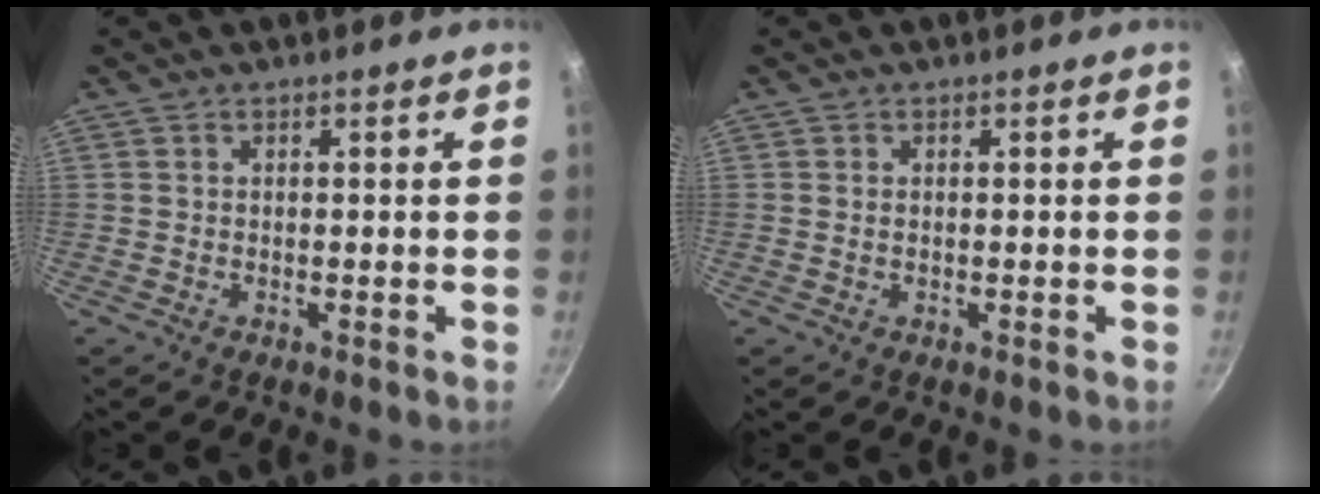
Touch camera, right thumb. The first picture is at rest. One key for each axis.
{"total": 0.6, "fx": 0.1, "fy": 0.4, "fz": 0.5, "tx": -0.009, "ty": 0.001, "tz": 0.001}